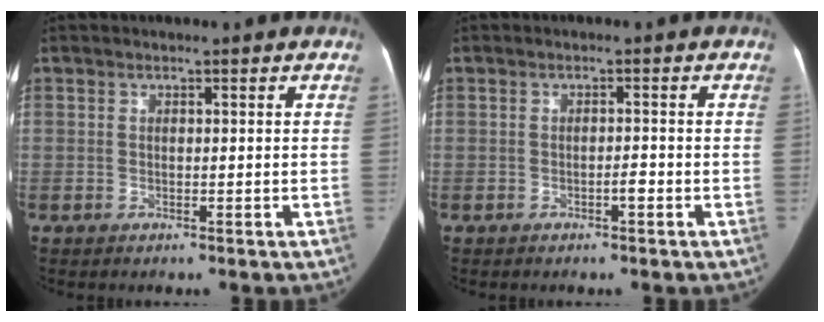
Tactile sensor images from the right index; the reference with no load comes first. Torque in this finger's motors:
{"motor_torque": [0.39, -0.33, 0.02, 0.04]}